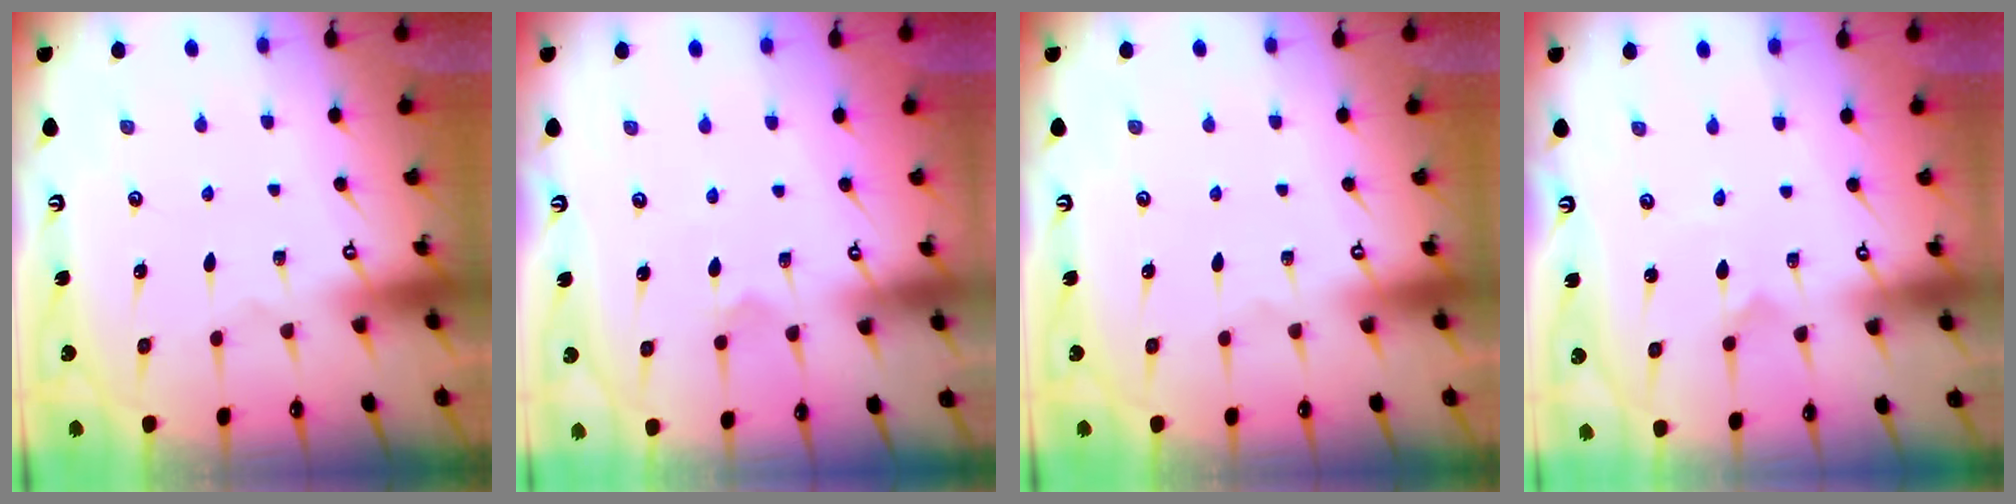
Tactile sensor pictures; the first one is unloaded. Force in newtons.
{"total": 2.5, "press": 2.5, "slide": 0.5}
{"total": 0.0}
{"total": 0.0}